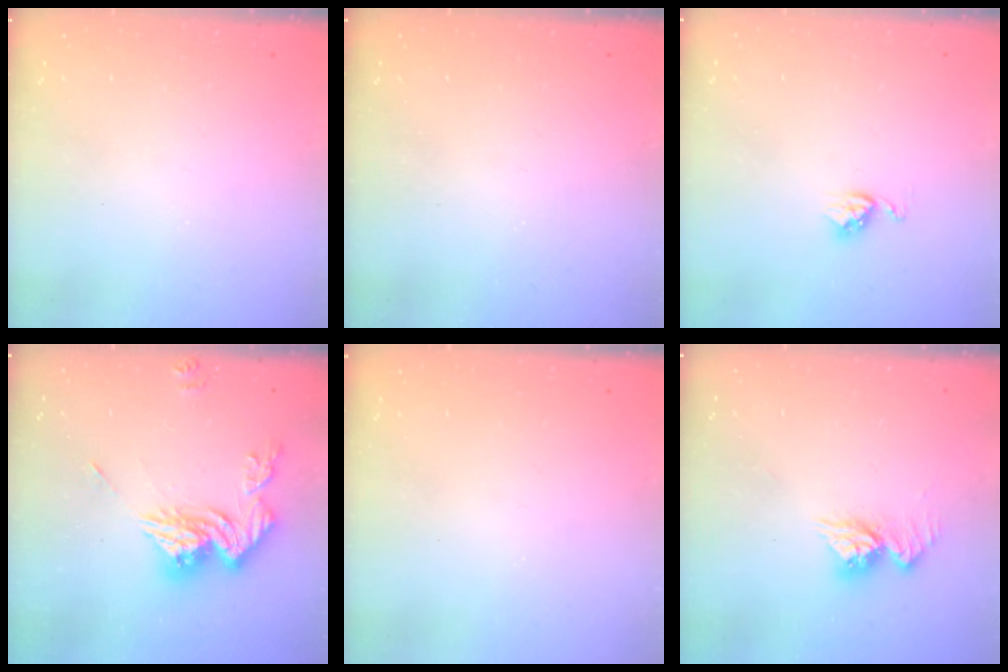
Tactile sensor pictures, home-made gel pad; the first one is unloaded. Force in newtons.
{"total": 0.0}
{"total": 3.7, "press": 3.7, "slide": 0.5}
{"total": 13.7, "press": 13.6, "slide": 1.3}
{"total": 0.0}
{"total": 9.7, "press": 9.7, "slide": 0.9}